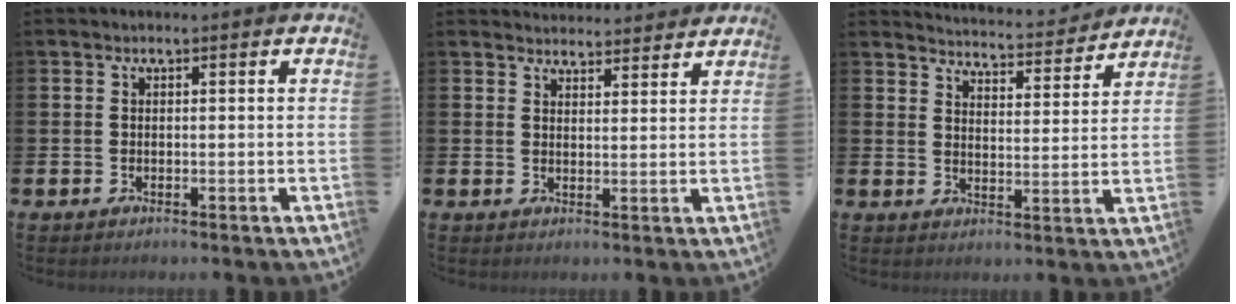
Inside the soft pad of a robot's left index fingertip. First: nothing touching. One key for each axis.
{"total": 3.5, "fx": 3.4, "fy": 0.6, "fz": -0.2, "tx": 0.001, "ty": -0.021, "tz": 0.062}
{"total": 4.7, "fx": 4.7, "fy": 0.3, "fz": 0.1, "tx": -0.005, "ty": -0.047, "tz": 0.075}